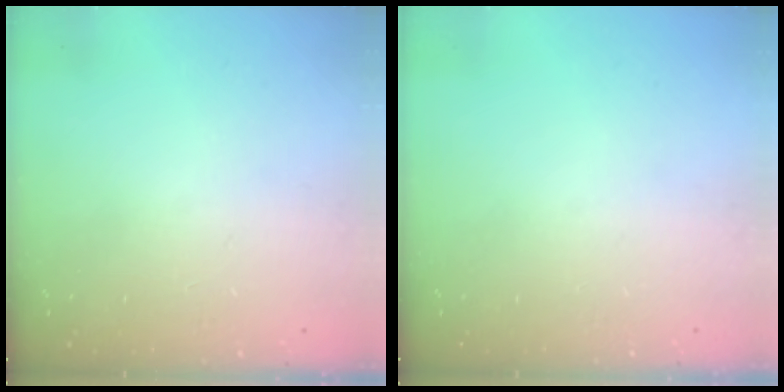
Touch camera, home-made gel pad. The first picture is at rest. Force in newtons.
{"total": 0.0}